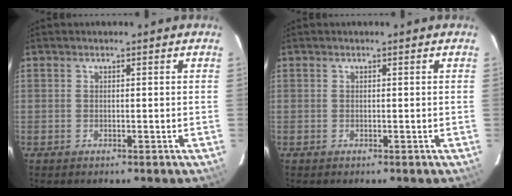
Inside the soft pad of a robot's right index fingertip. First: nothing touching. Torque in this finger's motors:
{"motor_torque": [0.00, 0.00, -0.01, 0.00]}